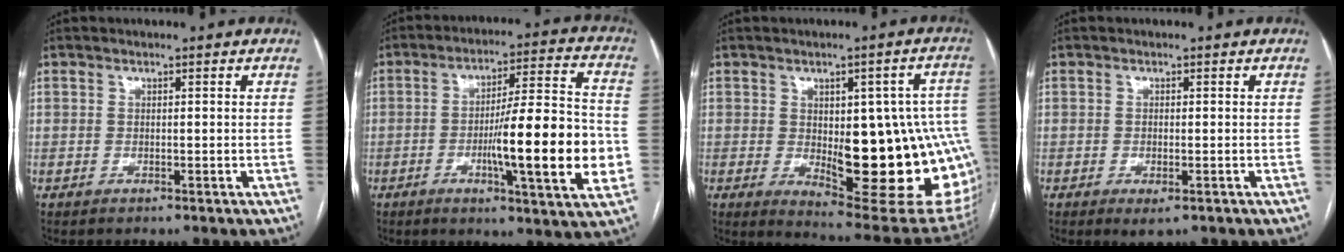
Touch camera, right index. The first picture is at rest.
{"total": 17.6, "force": [-3.6, 1.2, 17.2], "torque": [-0.256, -0.001, -0.054]}
{"total": 22.5, "force": [-2.2, 6.9, 21.3], "torque": [-0.209, 0.012, -0.003]}
{"total": 2.2, "force": [-1.1, 0.8, 1.7], "torque": [-0.027, -0.004, -0.010]}